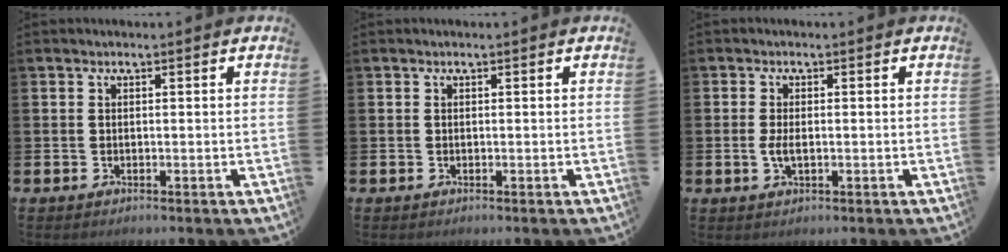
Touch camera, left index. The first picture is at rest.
{"total": 0.0}
{"total": 2.2, "force": [-0.2, 1.0, 2.0], "torque": [-0.035, 0.000, -0.006]}